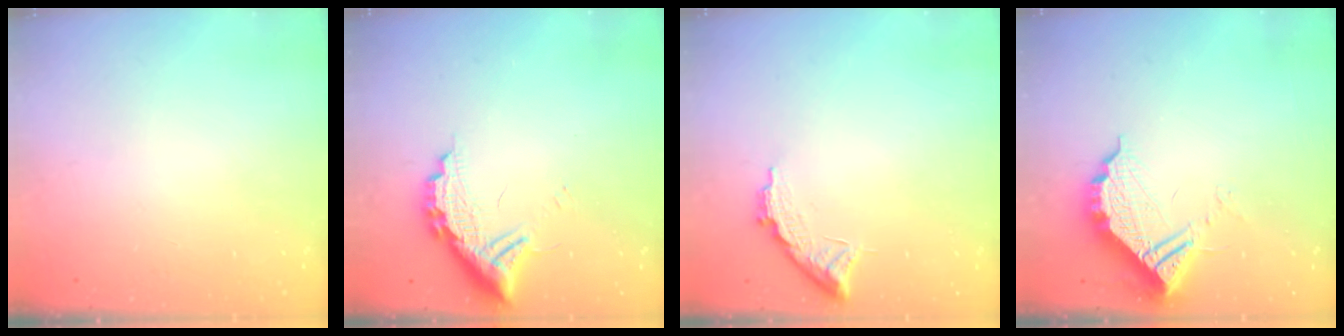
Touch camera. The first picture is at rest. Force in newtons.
{"total": 11.1, "press": 11.1, "slide": 0.6}
{"total": 8.3, "press": 8.3, "slide": 0.4}
{"total": 11.1, "press": 11.1, "slide": 1.0}